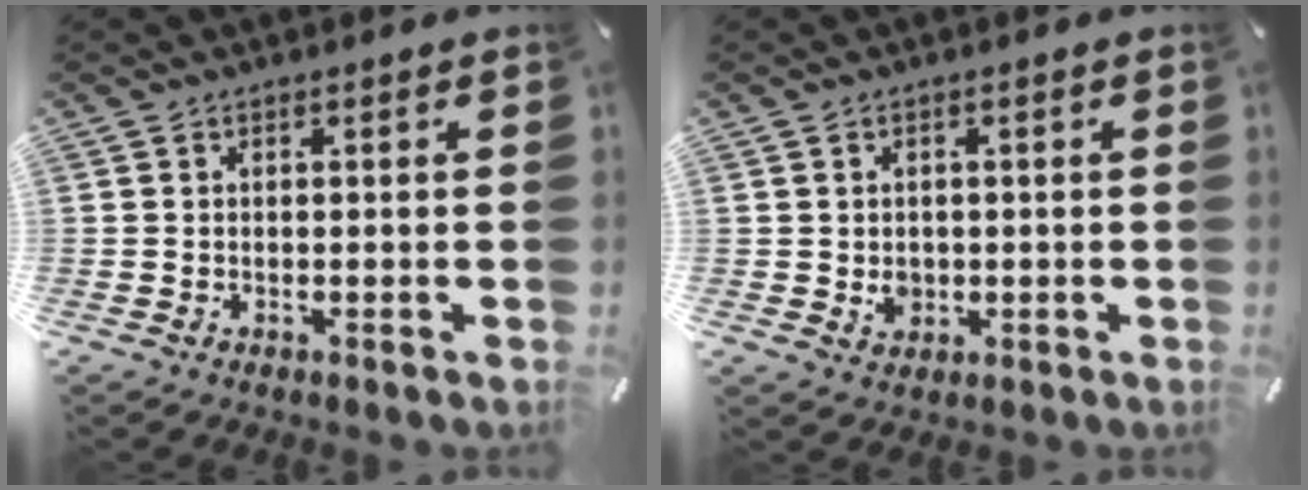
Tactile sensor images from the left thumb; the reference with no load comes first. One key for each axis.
{"total": 3.0, "fx": 0.0, "fy": 2.7, "fz": 1.2, "tx": -0.007, "ty": -0.001, "tz": -0.003}